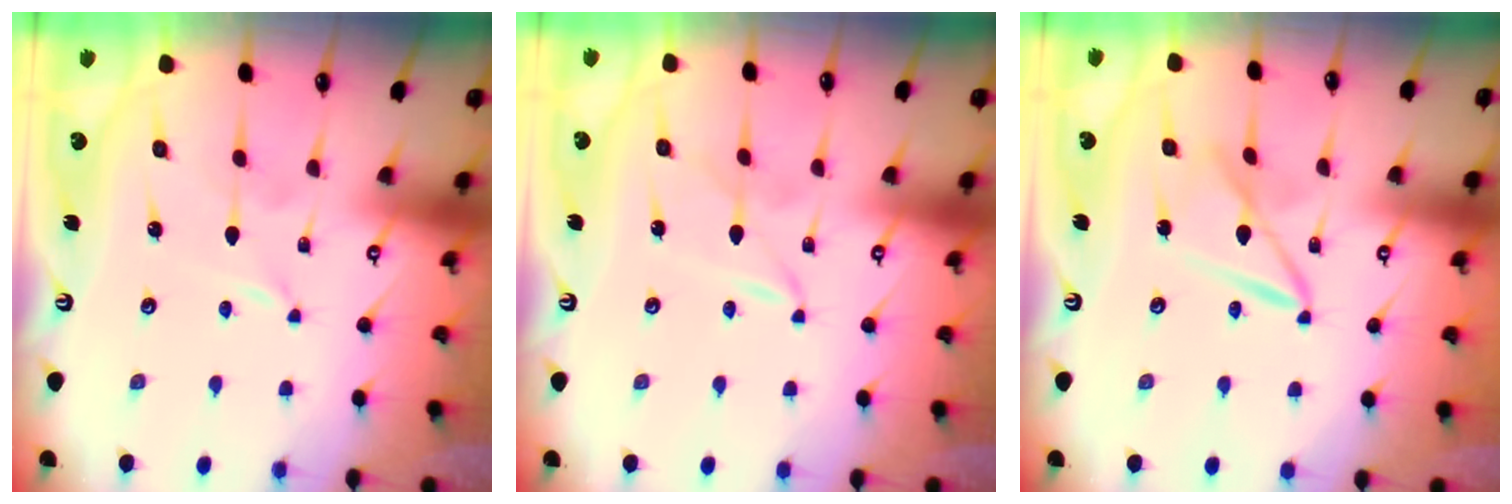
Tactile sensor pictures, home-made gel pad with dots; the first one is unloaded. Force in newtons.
{"total": 2.7, "press": 2.7, "slide": 0.3}
{"total": 7.5, "press": 7.5, "slide": 0.7}